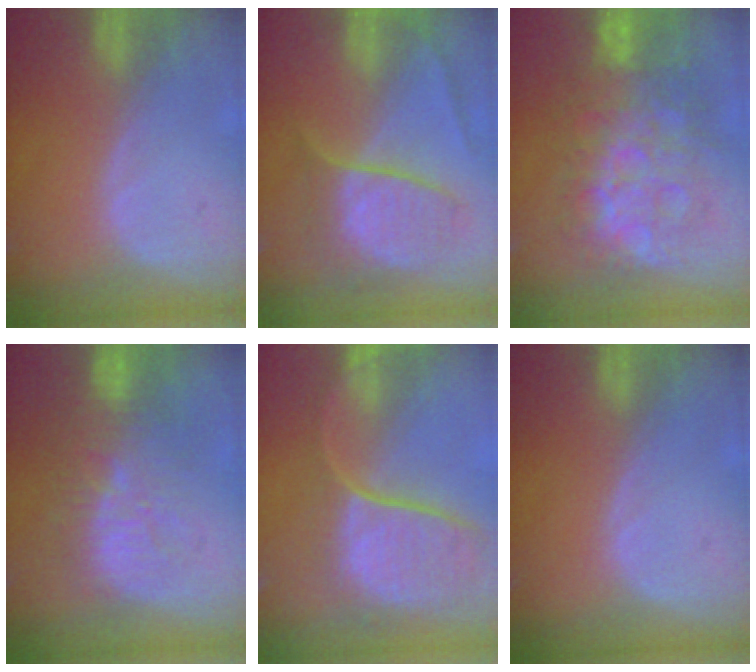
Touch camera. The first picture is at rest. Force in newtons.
{"total": 7.9, "press": 7.9, "slide": 0.6}
{"total": 12.2, "press": 12.2, "slide": 1.3}
{"total": 9.5, "press": 9.1, "slide": 2.6}
{"total": 12.1, "press": 9.8, "slide": 7.1}
{"total": 0.0}